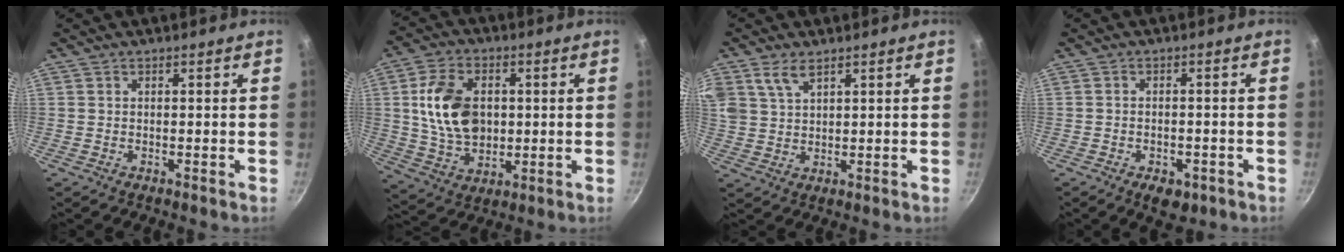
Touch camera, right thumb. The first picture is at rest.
{"total": 14.3, "force": [1.7, 9.8, 10.2], "torque": [-0.167, -0.003, 0.035]}
{"total": 6.2, "force": [3.8, 3.3, 3.6], "torque": [-0.065, -0.004, 0.078]}
{"total": 5.0, "force": [-2.6, 2.8, 3.1], "torque": [-0.035, 0.016, -0.026]}